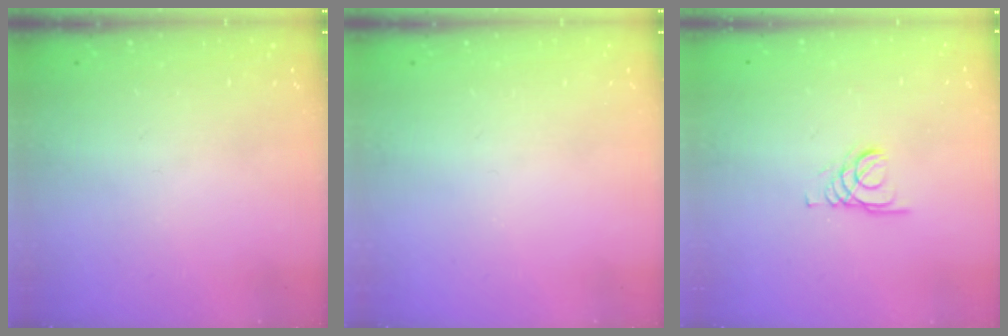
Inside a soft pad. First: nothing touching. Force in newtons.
{"total": 0.0}
{"total": 1.4, "press": 1.4, "slide": 0.2}